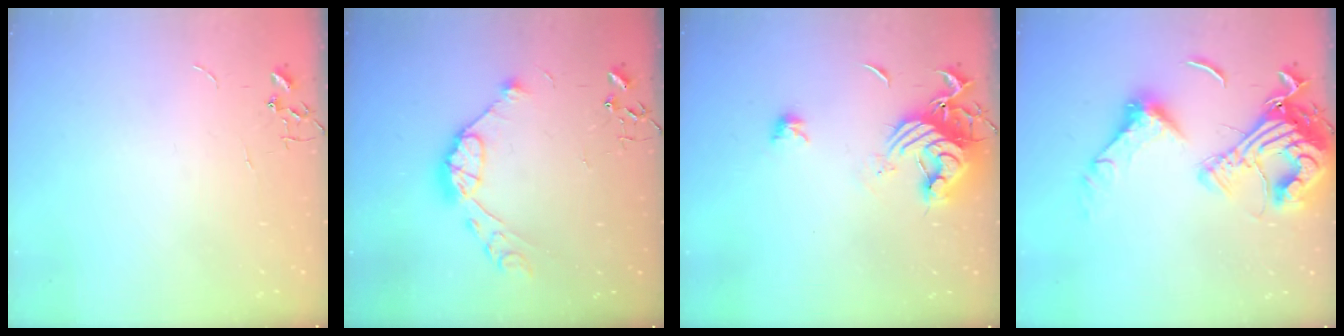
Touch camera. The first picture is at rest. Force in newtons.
{"total": 11.7, "press": 11.6, "slide": 1.0}
{"total": 12.8, "press": 12.8, "slide": 1.0}
{"total": 21.7, "press": 21.5, "slide": 2.5}